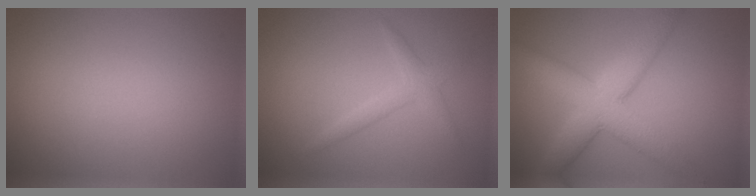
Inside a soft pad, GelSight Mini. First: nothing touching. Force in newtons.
{"total": 1.8, "press": 1.8, "slide": 0.1}
{"total": 6.9, "press": 6.9, "slide": 0.1}